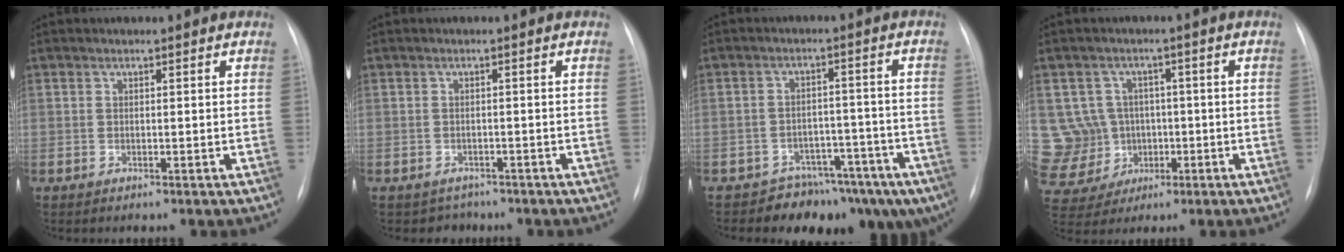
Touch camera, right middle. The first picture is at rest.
{"total": 2.3, "force": [-1.7, 1.5, -0.4], "torque": [0.001, 0.007, -0.024]}
{"total": 10.1, "force": [-8.0, 5.4, 2.9], "torque": [-0.002, 0.052, -0.103]}
{"total": 11.5, "force": [-0.1, 11.3, 2.4], "torque": [-0.082, 0.038, 0.024]}